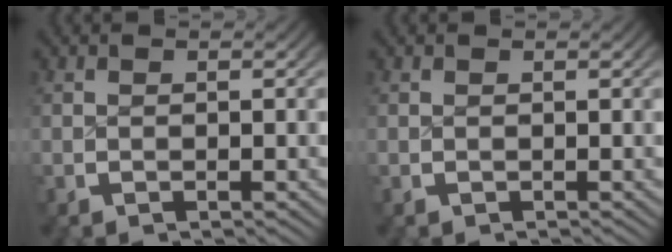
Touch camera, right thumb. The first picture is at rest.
{"total": 0.6, "force": [0.3, -0.3, -0.4], "torque": [0.007, 0.000, 0.006]}